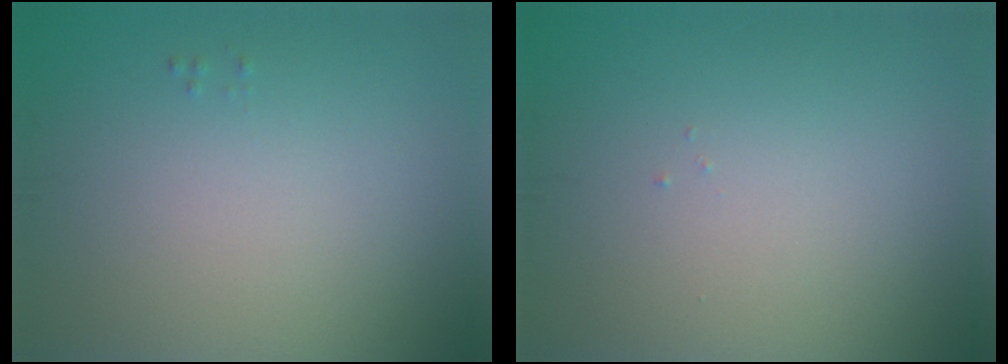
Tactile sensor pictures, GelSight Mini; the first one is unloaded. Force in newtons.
{"total": 0.0}